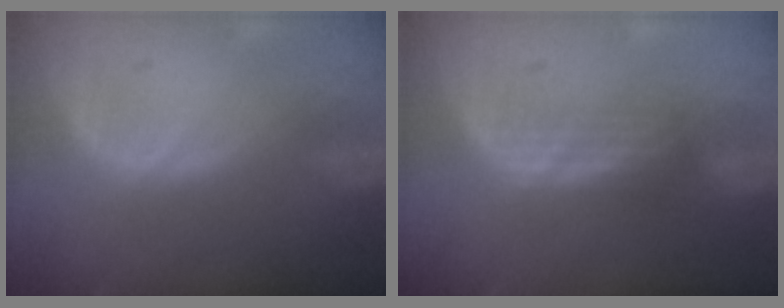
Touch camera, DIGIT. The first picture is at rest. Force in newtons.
{"total": 2.2, "press": 2.2, "slide": 0.4}